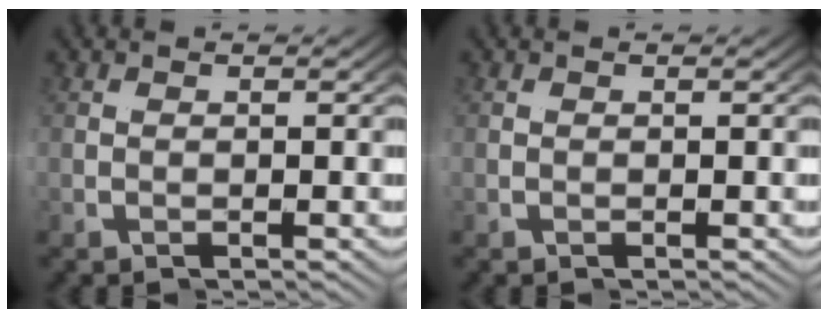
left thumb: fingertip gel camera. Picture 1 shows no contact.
{"total": 0.0}